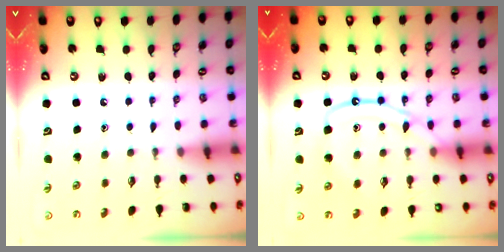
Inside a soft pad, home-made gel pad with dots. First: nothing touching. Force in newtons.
{"total": 11.4, "press": 11.3, "slide": 1.2}